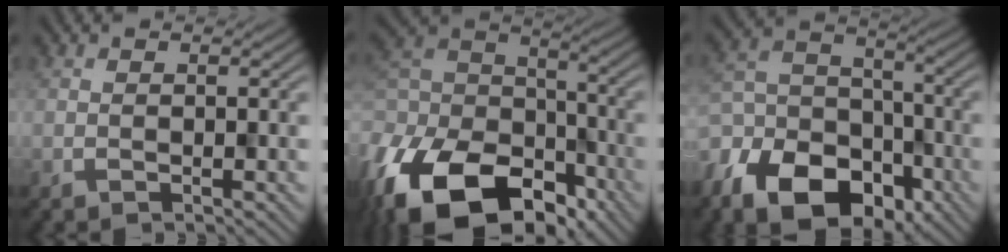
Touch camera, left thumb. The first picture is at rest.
{"total": 17.8, "force": [-10.0, 11.0, 9.8], "torque": [-0.249, -0.042, -0.155]}
{"total": 14.1, "force": [-8.2, 8.8, 7.4], "torque": [-0.175, -0.036, -0.140]}